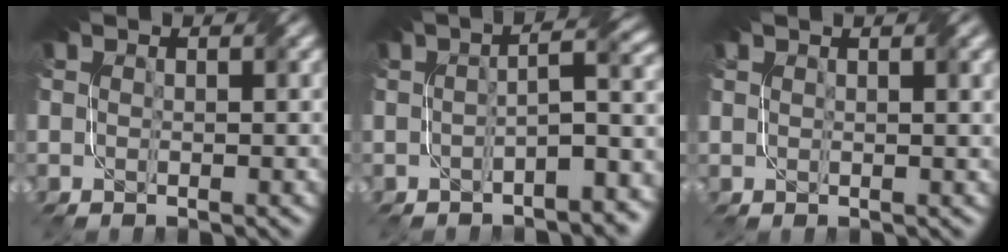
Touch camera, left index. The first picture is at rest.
{"total": 6.2, "force": [-2.1, 1.8, 5.6], "torque": [-0.064, 0.015, -0.037]}
{"total": 3.3, "force": [1.9, 1.2, 2.4], "torque": [-0.015, 0.010, 0.014]}